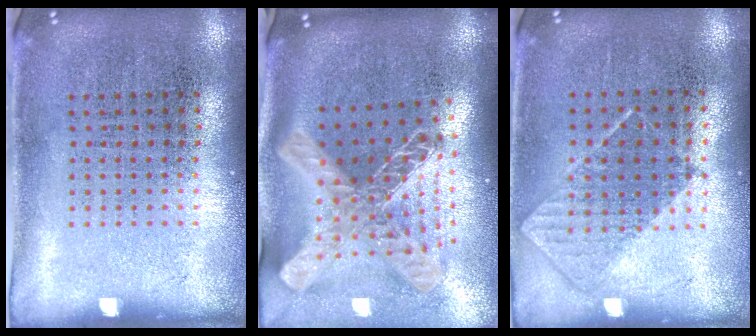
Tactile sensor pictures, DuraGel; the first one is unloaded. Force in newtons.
{"total": 2.9, "press": 2.0, "slide": 2.1}
{"total": 0.8, "press": 0.8, "slide": 0.4}